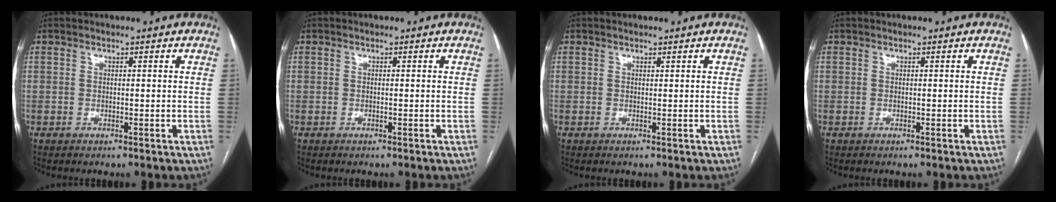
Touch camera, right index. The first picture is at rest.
{"total": 0.0}
{"total": 0.0}
{"total": 0.0}